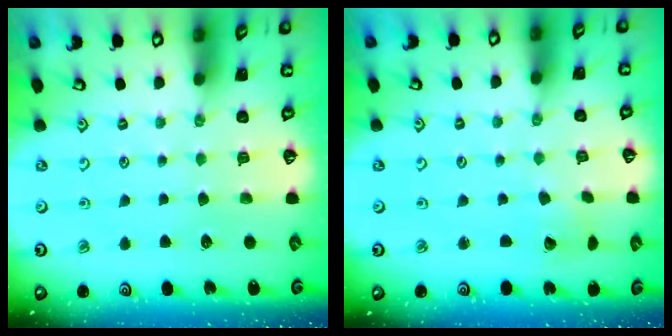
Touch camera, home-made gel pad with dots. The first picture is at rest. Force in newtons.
{"total": 2.1, "press": 2.1, "slide": 0.3}